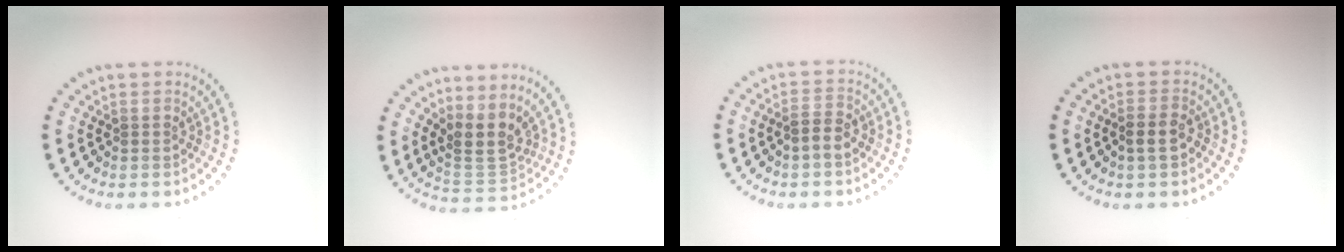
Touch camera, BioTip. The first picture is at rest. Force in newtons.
{"total": 3.5, "press": 2.7, "slide": 2.2}
{"total": 1.9, "press": 1.8, "slide": 0.5}
{"total": 1.5, "press": 1.4, "slide": 0.4}